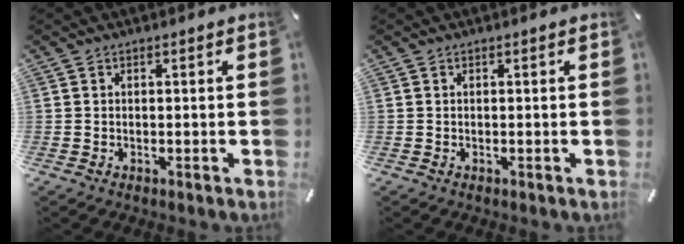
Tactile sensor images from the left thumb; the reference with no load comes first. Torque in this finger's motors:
{"motor_torque": [0.00, 0.00, -0.01, -0.03, 0.00]}